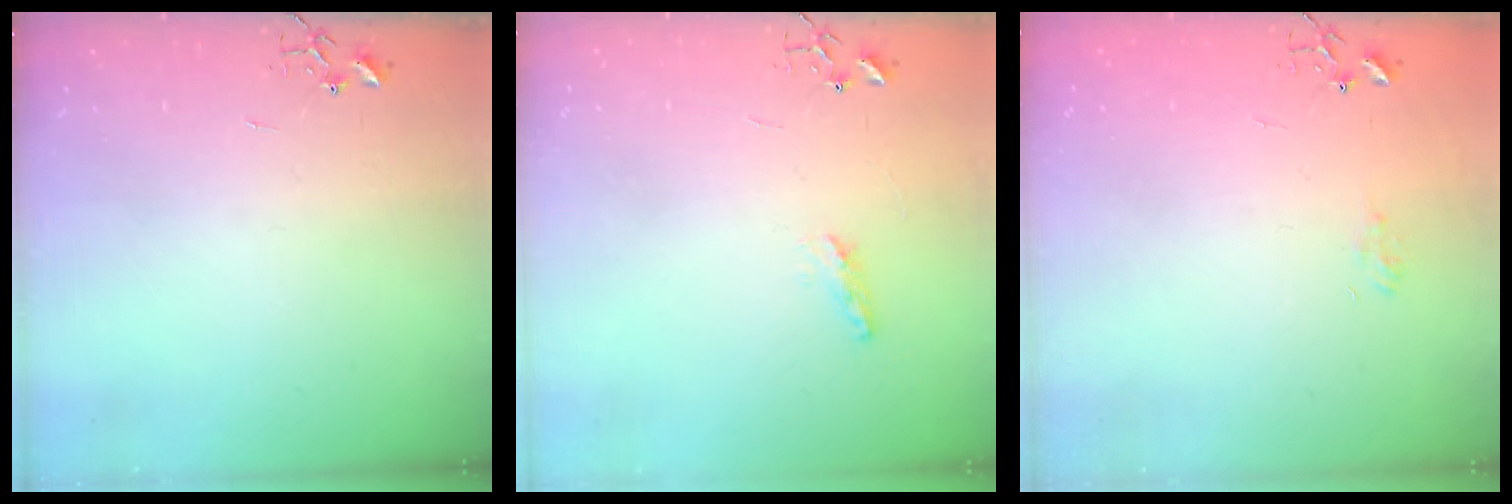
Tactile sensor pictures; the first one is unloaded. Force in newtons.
{"total": 5.4, "press": 5.3, "slide": 0.6}
{"total": 5.7, "press": 5.6, "slide": 0.7}